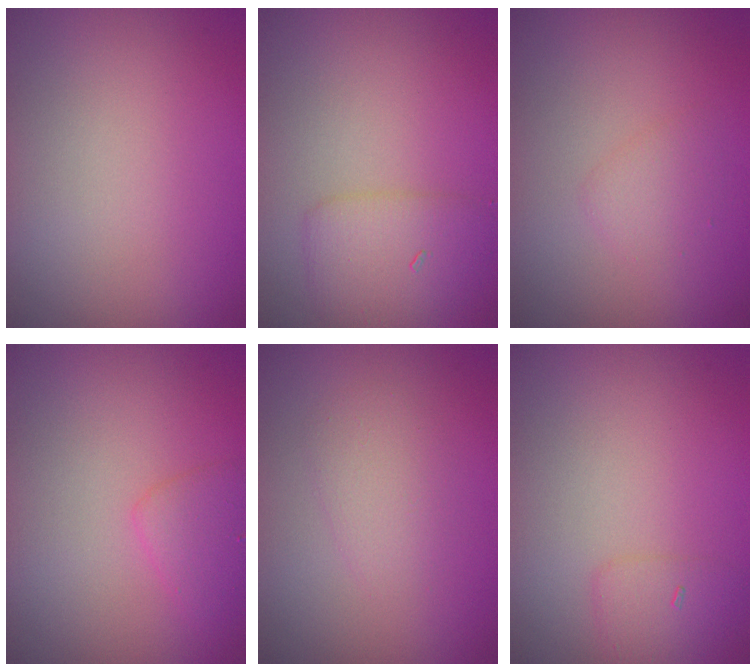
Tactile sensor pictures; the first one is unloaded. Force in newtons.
{"total": 2.9, "press": 2.9, "slide": 0.1}
{"total": 1.4, "press": 1.4, "slide": 0.0}
{"total": 1.9, "press": 1.9, "slide": 0.1}
{"total": 1.8, "press": 1.8, "slide": 0.1}
{"total": 1.6, "press": 1.6, "slide": 0.0}